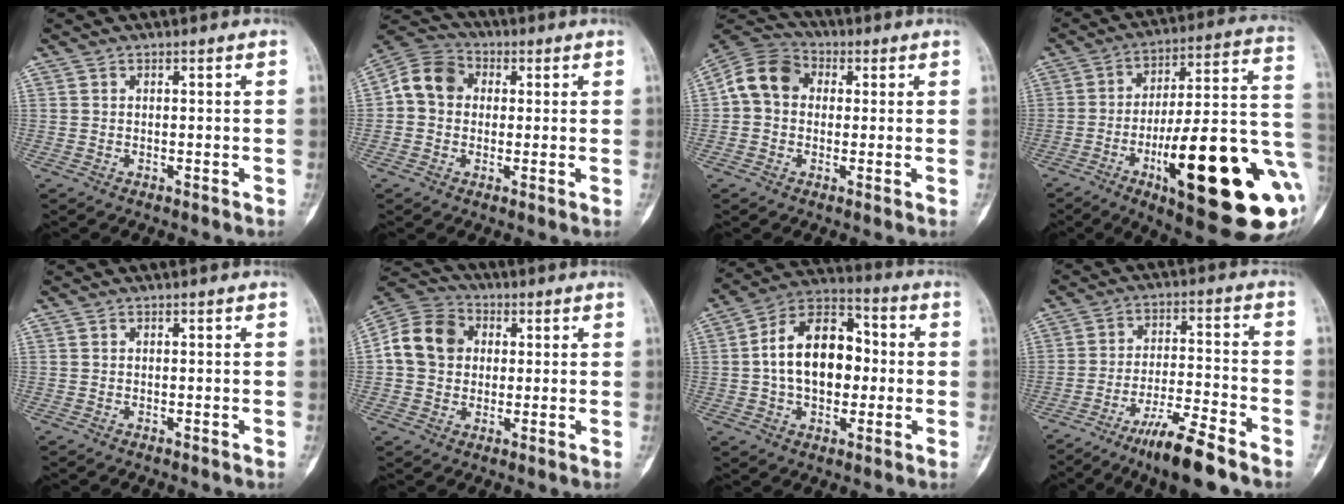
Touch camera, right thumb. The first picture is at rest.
{"total": 9.1, "force": [0.7, 7.6, 4.8], "torque": [-0.074, 0.024, -0.001]}
{"total": 9.7, "force": [1.0, 7.8, 5.6], "torque": [-0.089, 0.026, 0.002]}
{"total": 31.0, "force": [-9.2, 8.3, 28.4], "torque": [-0.357, 0.017, -0.125]}
{"total": 0.0}
{"total": 11.8, "force": [1.4, 9.9, 6.3], "torque": [-0.103, 0.019, 0.015]}
{"total": 16.6, "force": [0.4, 10.7, 12.7], "torque": [-0.178, 0.033, -0.003]}
{"total": 10.9, "force": [-7.8, 1.5, 7.4], "torque": [-0.137, 0.046, -0.135]}